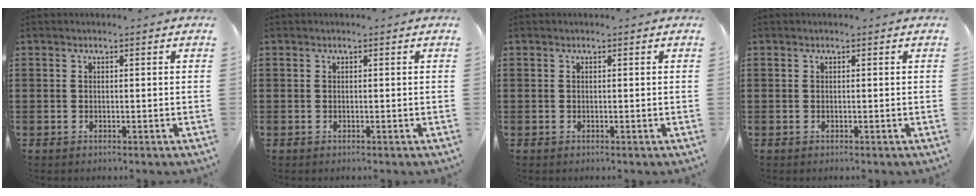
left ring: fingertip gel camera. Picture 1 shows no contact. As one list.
[{"total": 0.0}, {"total": 0.0}, {"total": 0.0}]